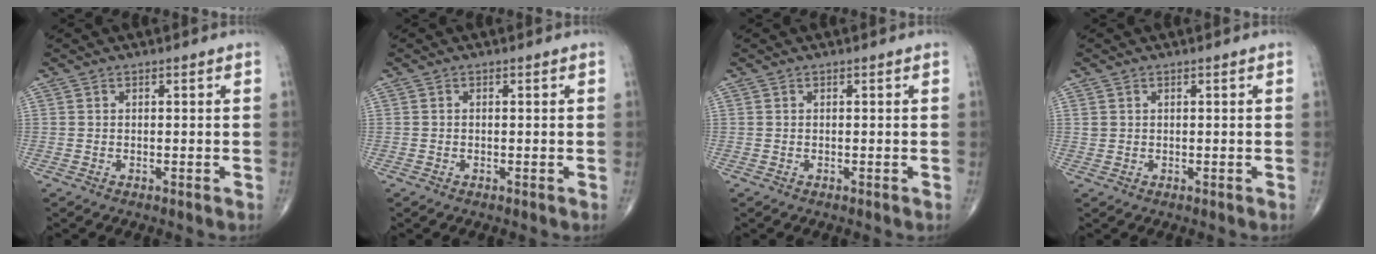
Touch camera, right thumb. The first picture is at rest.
{"total": 0.0}
{"total": 0.0}
{"total": 1.1, "force": [0.4, 0.9, 0.4], "torque": [-0.001, 0.000, 0.008]}